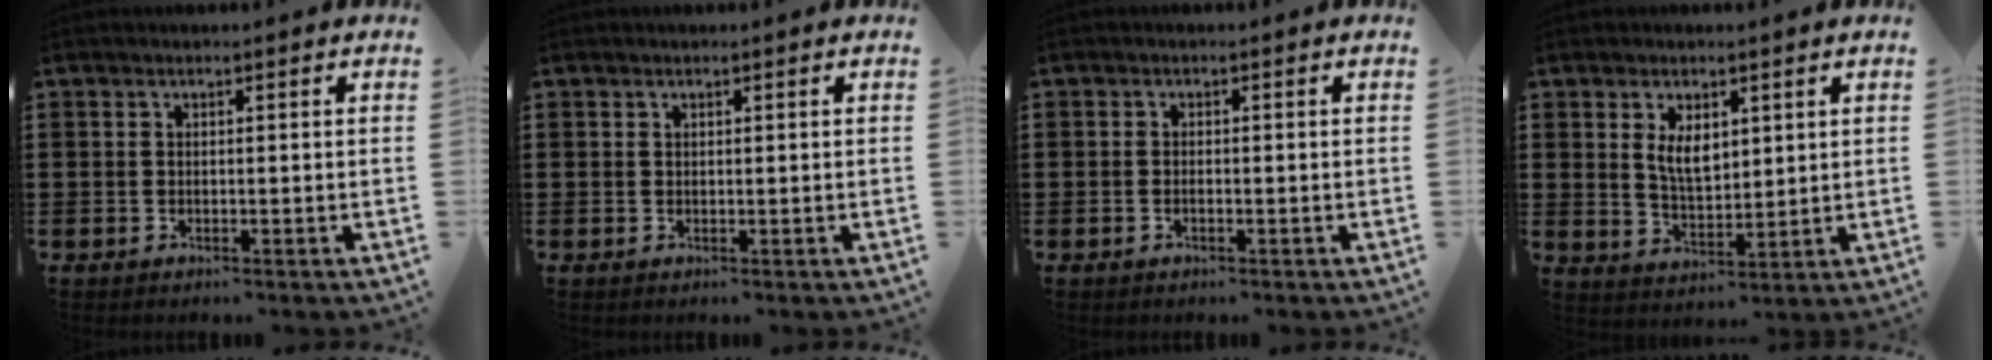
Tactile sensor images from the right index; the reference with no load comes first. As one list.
[{"total": 0.0}, {"total": 0.7, "force": [-0.4, 0.2, 0.5], "torque": [-0.011, -0.004, -0.007]}, {"total": 4.8, "force": [1.8, 2.6, 3.7], "torque": [-0.071, 0.003, 0.030]}]